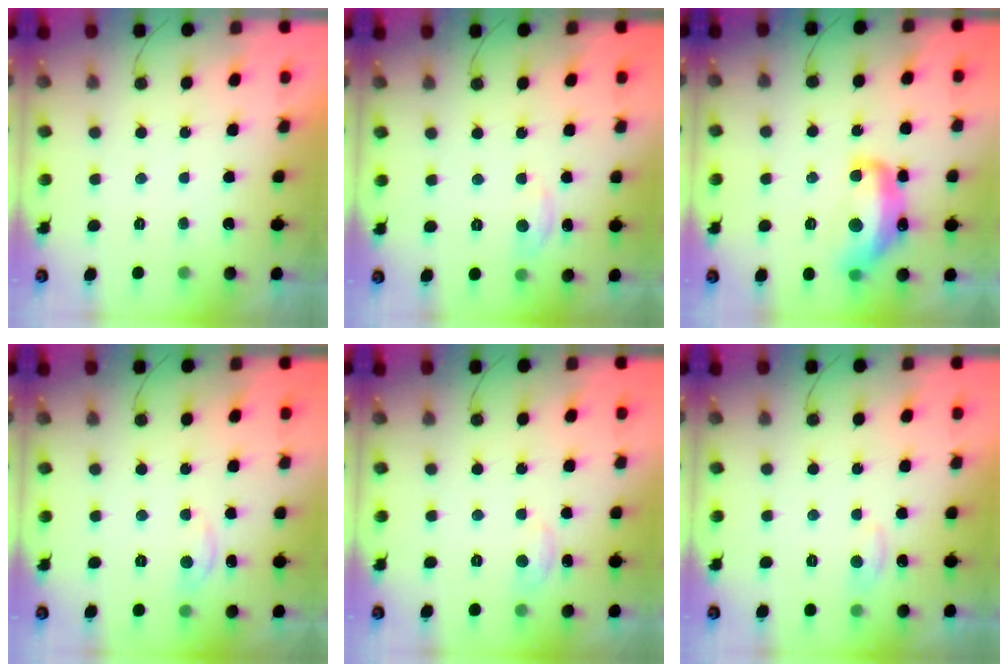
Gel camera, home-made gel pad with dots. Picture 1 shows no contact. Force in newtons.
{"total": 2.9, "press": 2.9, "slide": 0.3}
{"total": 14.3, "press": 14.3, "slide": 1.3}
{"total": 2.9, "press": 2.8, "slide": 0.4}
{"total": 4.9, "press": 4.9, "slide": 0.6}
{"total": 5.5, "press": 5.5, "slide": 0.6}